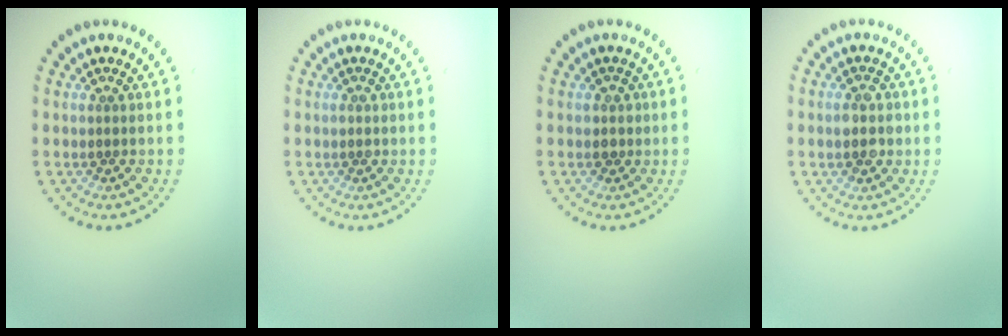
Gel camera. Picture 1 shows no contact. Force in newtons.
{"total": 0.8, "press": 0.7, "slide": 0.1}
{"total": 1.2, "press": 1.1, "slide": 0.5}
{"total": 2.1, "press": 2.1, "slide": 0.2}